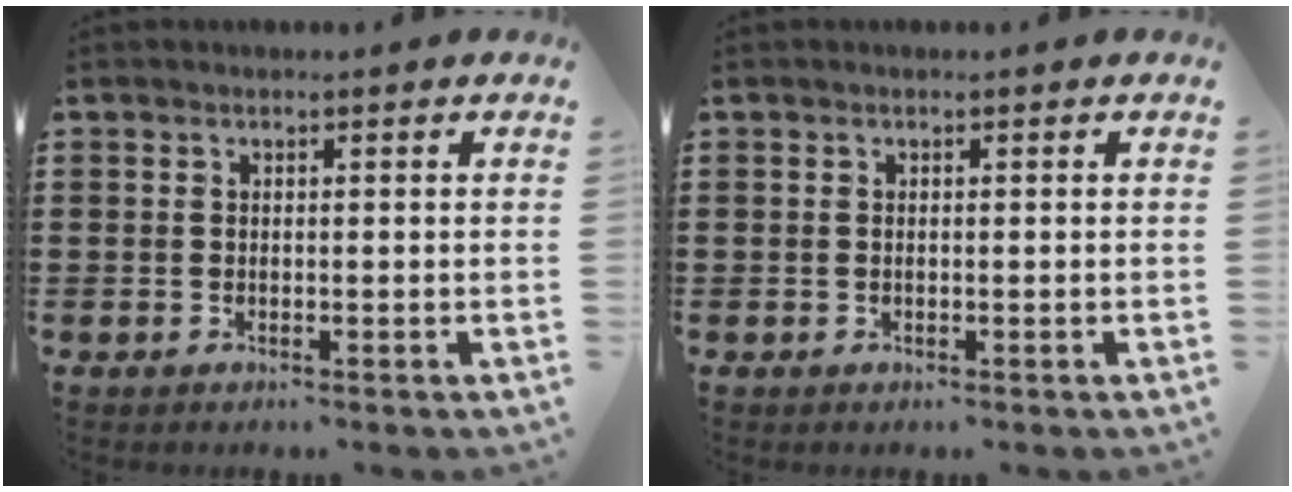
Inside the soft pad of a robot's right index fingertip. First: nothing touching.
{"total": 0.0}